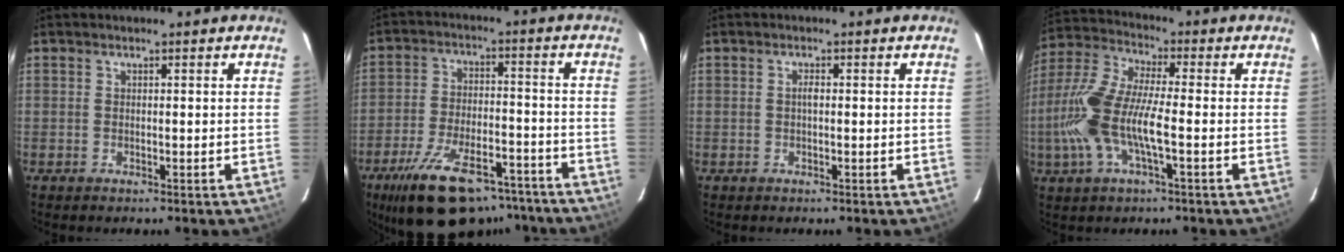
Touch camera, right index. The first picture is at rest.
{"total": 20.4, "force": [-15.1, 8.4, 10.8], "torque": [-0.209, -0.013, -0.222]}
{"total": 1.0, "force": [0.0, 0.4, 1.0], "torque": [-0.018, 0.004, -0.002]}
{"total": 14.3, "force": [-2.9, 4.0, 13.4], "torque": [-0.290, 0.001, -0.060]}